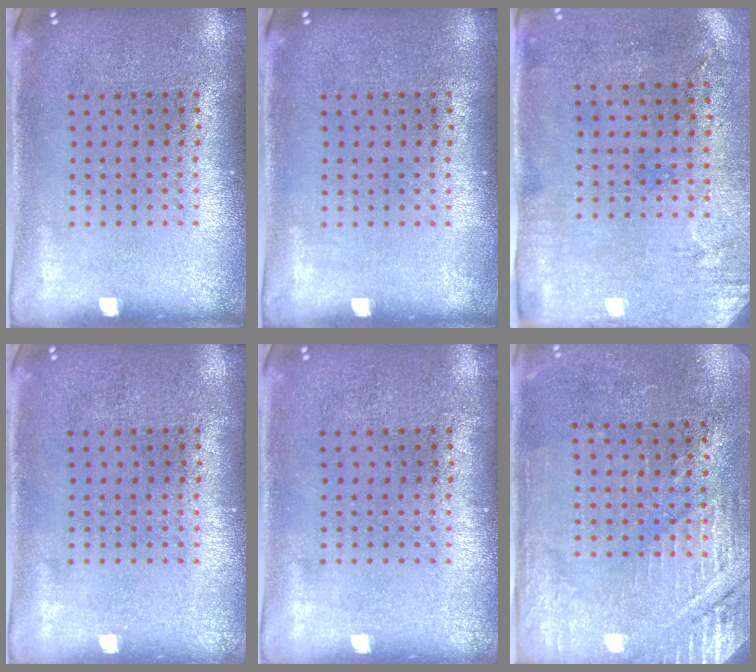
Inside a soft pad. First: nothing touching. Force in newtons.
{"total": 0.0}
{"total": 2.9, "press": 2.4, "slide": 1.7}
{"total": 0.0}
{"total": 0.0}
{"total": 2.8, "press": 2.8, "slide": 0.5}